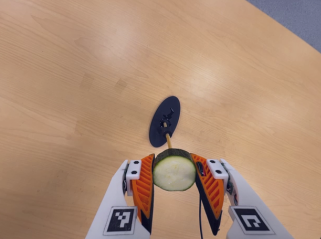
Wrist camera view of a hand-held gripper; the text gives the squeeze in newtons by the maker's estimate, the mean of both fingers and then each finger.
{"total": 11.9, "left": 10.4, "right": 13.4}